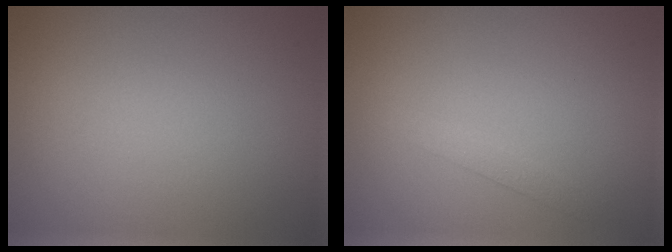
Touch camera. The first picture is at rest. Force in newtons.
{"total": 1.3, "press": 1.3, "slide": 0.1}